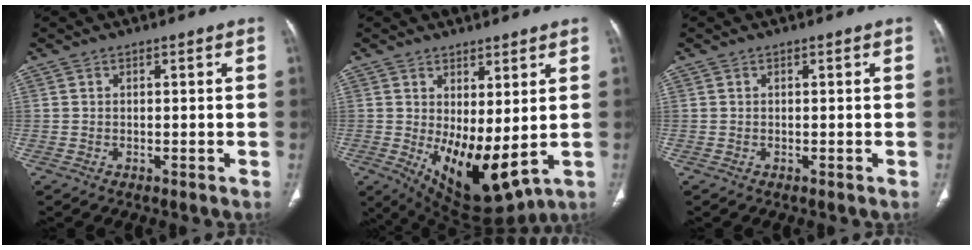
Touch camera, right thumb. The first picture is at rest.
{"total": 12.5, "force": [-0.3, 5.6, 11.2], "torque": [-0.166, -0.025, 0.019]}
{"total": 0.0}